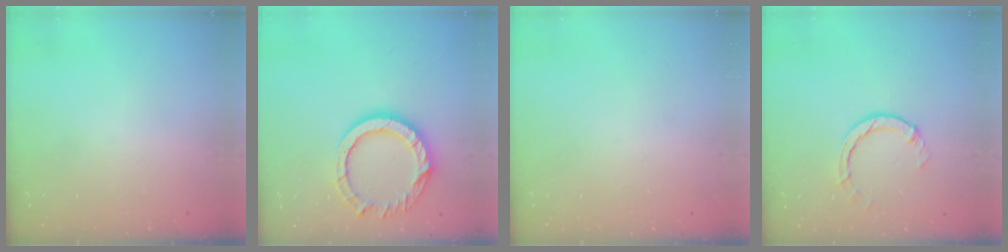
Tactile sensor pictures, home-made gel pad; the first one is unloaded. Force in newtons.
{"total": 13.3, "press": 13.3, "slide": 1.3}
{"total": 0.0}
{"total": 3.8, "press": 3.8, "slide": 0.4}